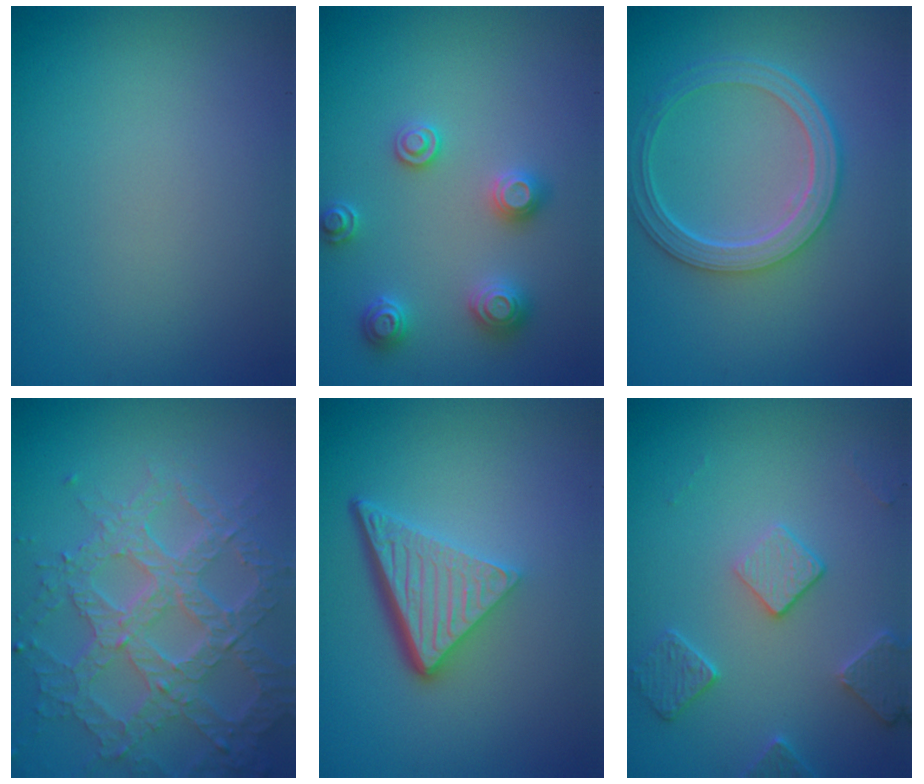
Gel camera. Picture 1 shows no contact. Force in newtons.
{"total": 2.8, "press": 2.8, "slide": 0.5}
{"total": 5.0, "press": 3.7, "slide": 3.4}
{"total": 7.1, "press": 5.1, "slide": 4.9}
{"total": 5.5, "press": 3.8, "slide": 4.0}
{"total": 2.8, "press": 2.7, "slide": 0.6}